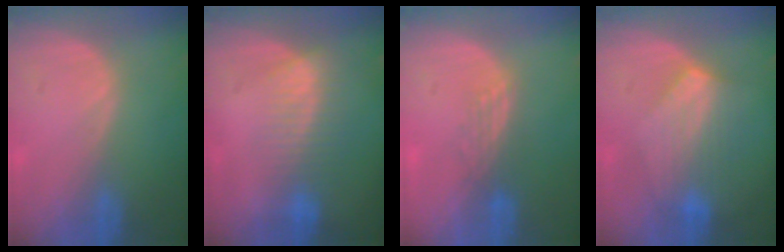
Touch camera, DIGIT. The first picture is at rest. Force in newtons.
{"total": 7.2, "press": 6.2, "slide": 3.8}
{"total": 2.9, "press": 2.4, "slide": 1.6}
{"total": 7.0, "press": 6.6, "slide": 2.3}